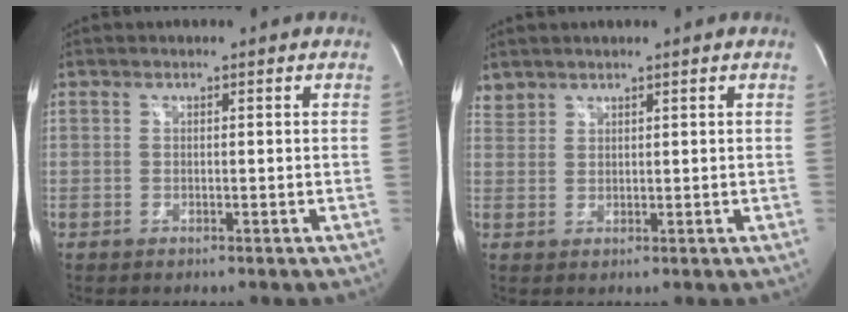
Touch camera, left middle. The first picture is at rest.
{"total": 2.0, "force": [1.8, 0.8, -0.2], "torque": [0.006, 0.008, 0.036]}